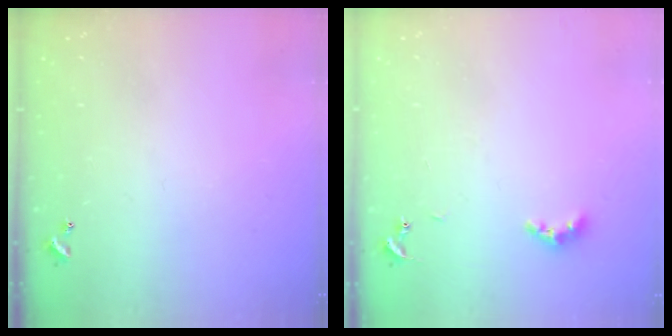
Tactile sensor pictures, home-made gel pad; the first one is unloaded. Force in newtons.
{"total": 5.4, "press": 5.4, "slide": 0.6}